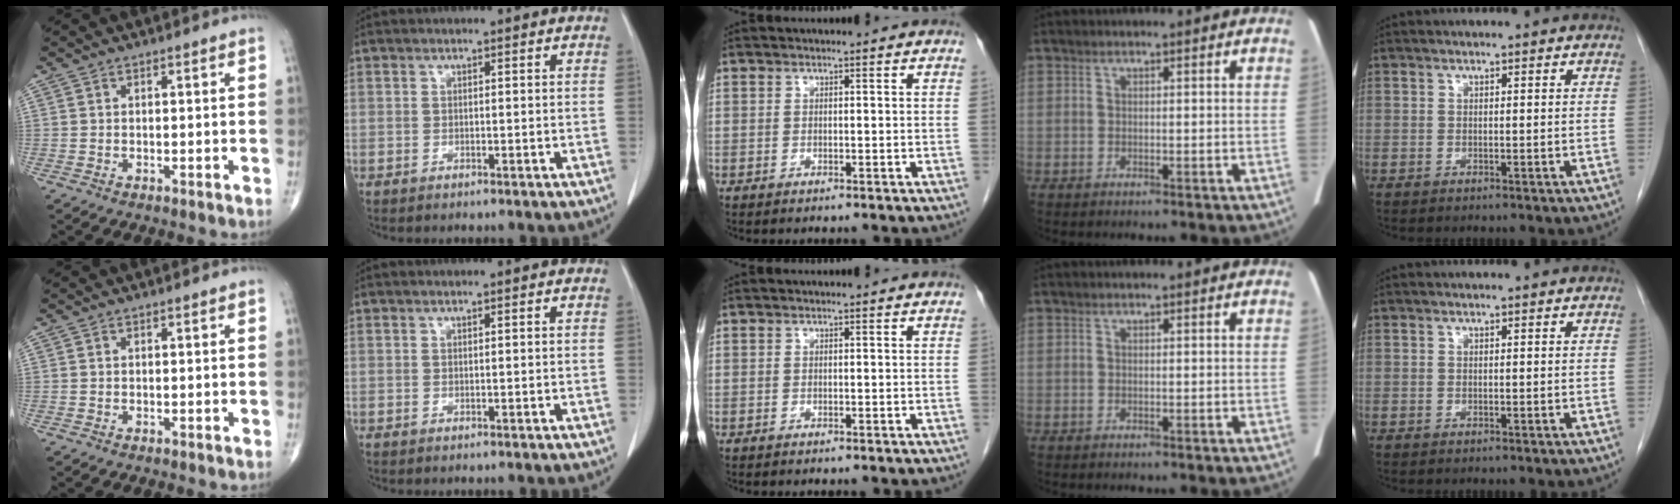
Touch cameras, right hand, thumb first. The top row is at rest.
{}